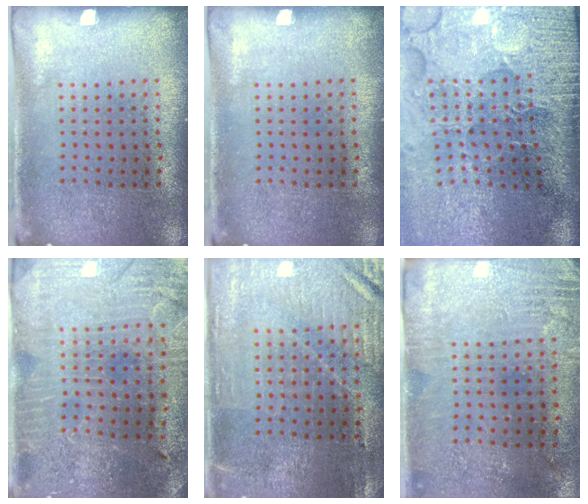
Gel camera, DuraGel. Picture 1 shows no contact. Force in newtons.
{"total": 0.0}
{"total": 5.0, "press": 4.0, "slide": 3.0}
{"total": 1.5, "press": 1.4, "slide": 0.2}
{"total": 1.1, "press": 1.1, "slide": 0.2}
{"total": 2.8, "press": 2.5, "slide": 1.2}